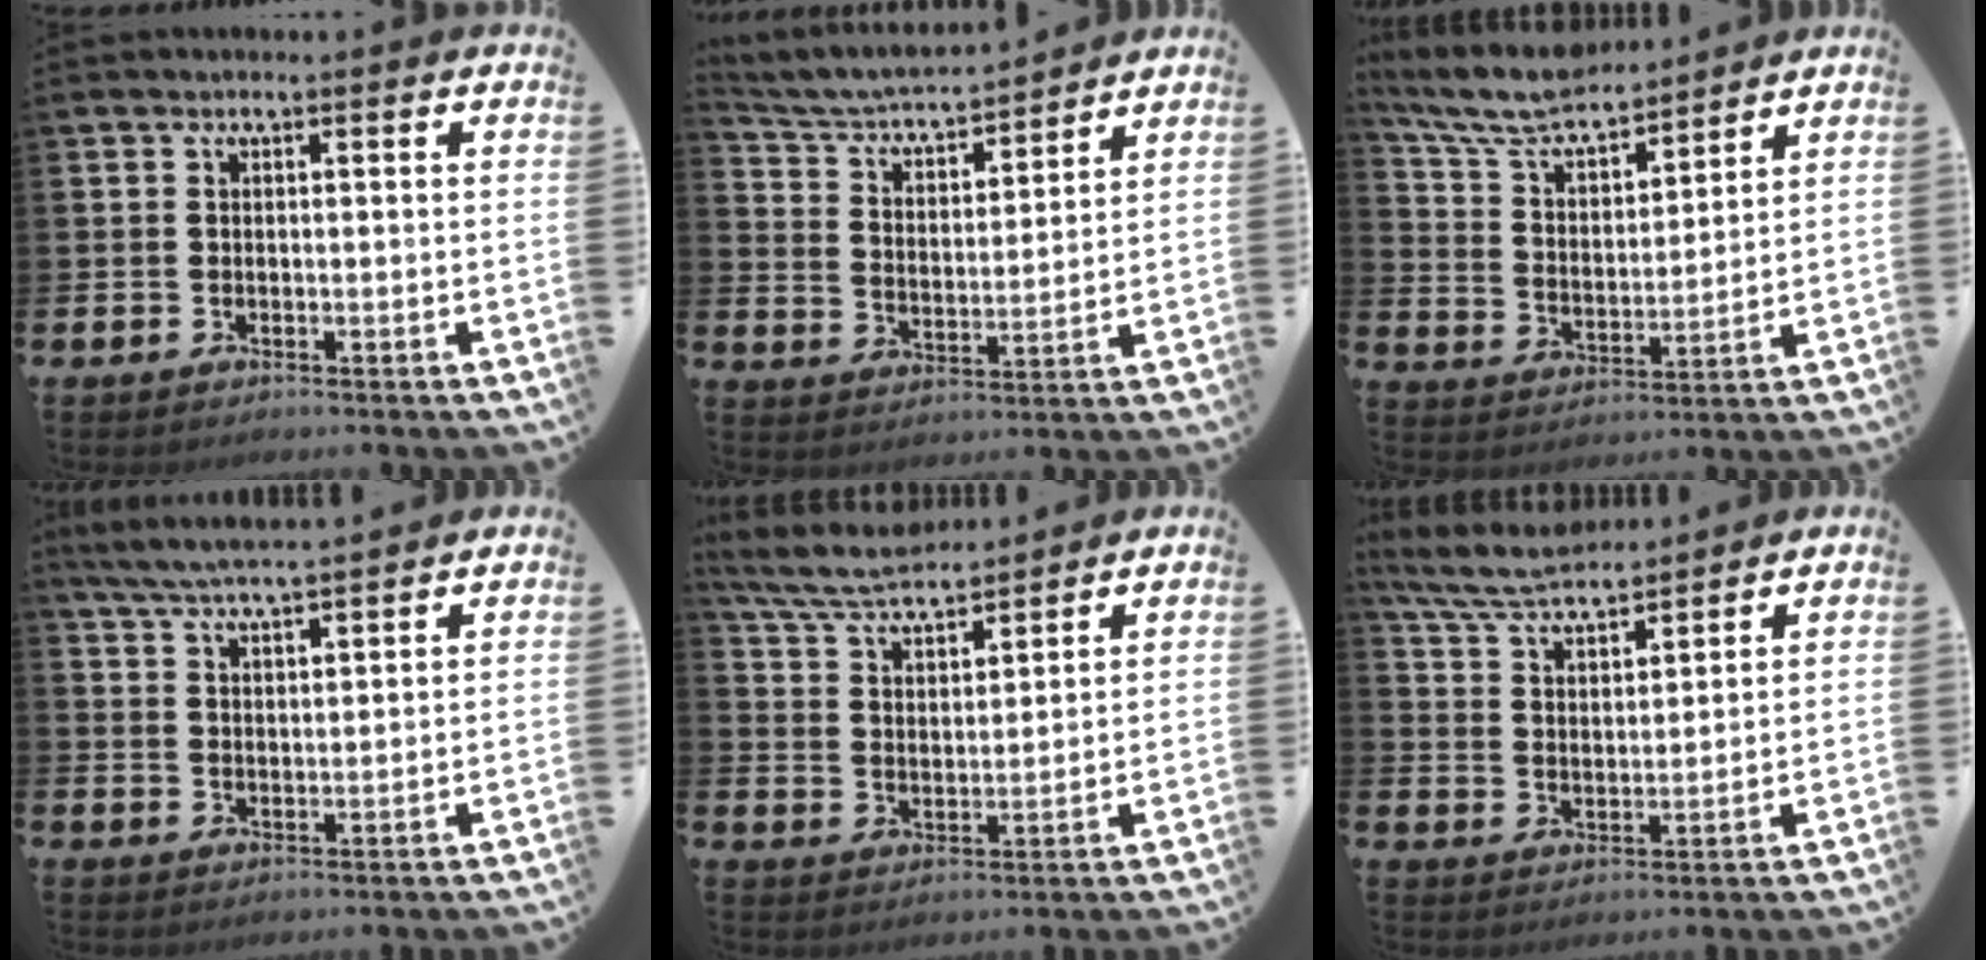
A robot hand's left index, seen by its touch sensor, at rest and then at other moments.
{"total": 5.2, "force": [5.0, 0.9, 1.2], "torque": [-0.050, -0.043, 0.081]}
{"total": 8.1, "force": [7.5, 1.7, 2.6], "torque": [-0.087, -0.045, 0.133]}
{"total": 5.4, "force": [5.2, 0.0, 1.3], "torque": [-0.044, -0.024, 0.094]}
{"total": 6.3, "force": [6.0, 0.9, 1.7], "torque": [-0.061, -0.029, 0.107]}
{"total": 6.7, "force": [6.3, 1.0, 1.8], "torque": [-0.065, -0.029, 0.115]}